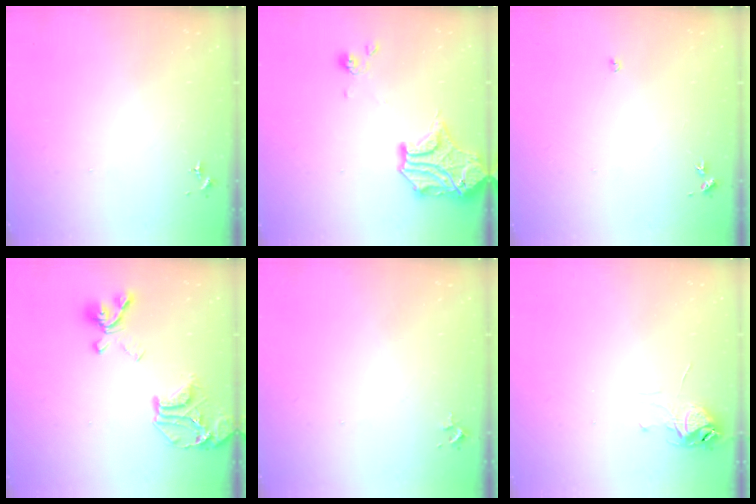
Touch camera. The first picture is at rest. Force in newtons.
{"total": 16.4, "press": 16.1, "slide": 3.1}
{"total": 2.7, "press": 2.7, "slide": 0.5}
{"total": 19.6, "press": 19.5, "slide": 2.1}
{"total": 2.4, "press": 2.4, "slide": 0.3}
{"total": 6.4, "press": 6.4, "slide": 0.5}